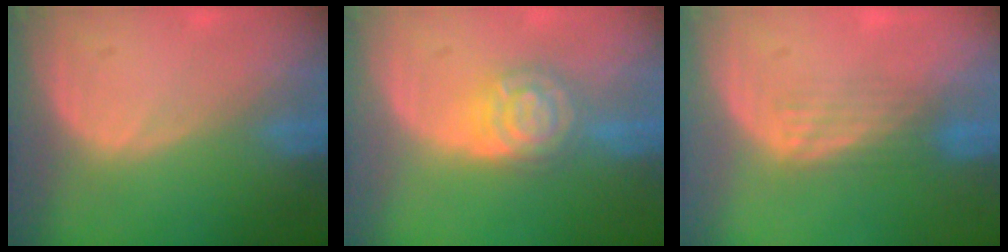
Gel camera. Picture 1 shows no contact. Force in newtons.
{"total": 6.3, "press": 6.3, "slide": 0.5}
{"total": 2.9, "press": 2.9, "slide": 0.2}